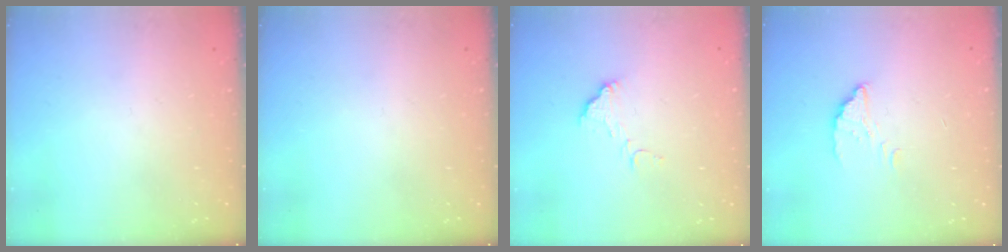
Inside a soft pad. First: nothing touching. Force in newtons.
{"total": 0.0}
{"total": 7.2, "press": 7.2, "slide": 0.4}
{"total": 2.2, "press": 2.2, "slide": 0.2}